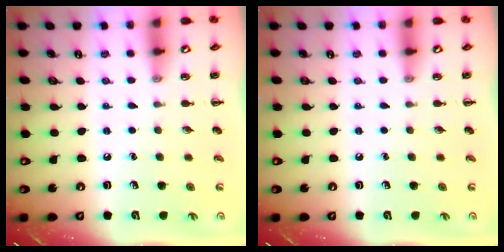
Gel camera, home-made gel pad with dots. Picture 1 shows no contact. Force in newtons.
{"total": 0.0}